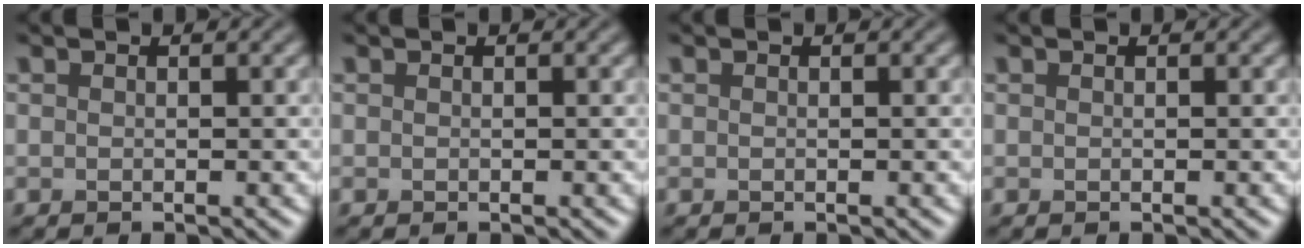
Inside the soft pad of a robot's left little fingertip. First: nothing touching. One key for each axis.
{"total": 0.0}
{"total": 0.0}
{"total": 0.0}